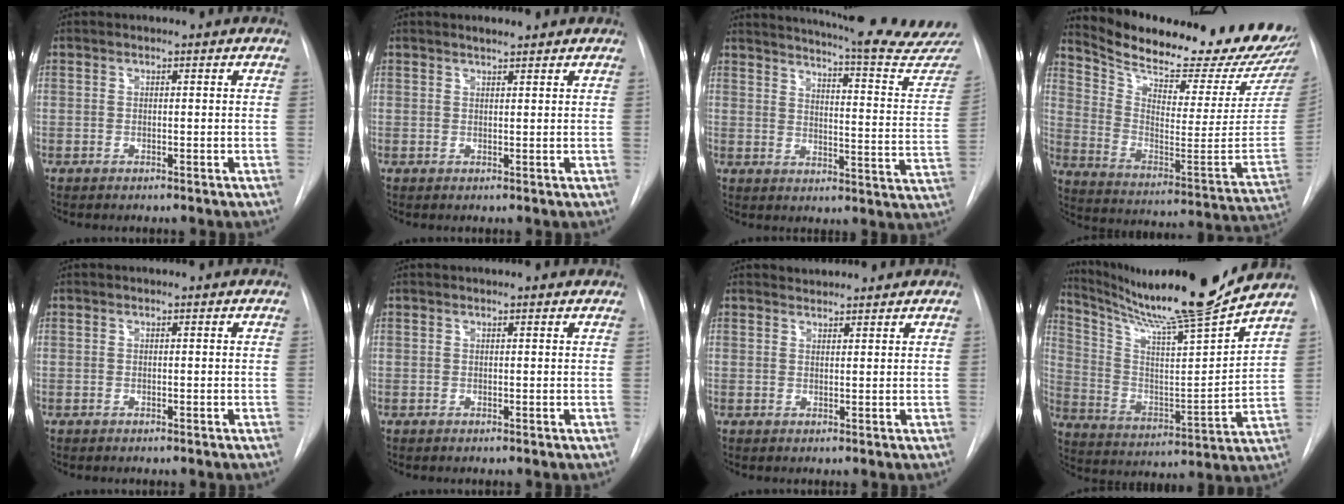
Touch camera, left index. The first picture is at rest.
{"total": 1.7, "force": [1.5, 0.1, 0.6], "torque": [-0.014, 0.007, 0.027]}
{"total": 24.5, "force": [23.0, 0.5, 8.5], "torque": [-0.121, -0.109, 0.269]}
{"total": 27.9, "force": [25.3, 2.4, 11.6], "torque": [-0.195, -0.110, 0.349]}
{"total": 0.0}
{"total": 2.3, "force": [2.2, 0.4, 0.7], "torque": [-0.012, 0.011, 0.019]}
{"total": 2.4, "force": [2.4, 0.4, -0.2], "torque": [-0.004, 0.019, 0.038]}
{"total": 19.4, "force": [17.2, -1.8, 8.8], "torque": [-0.159, -0.046, 0.278]}